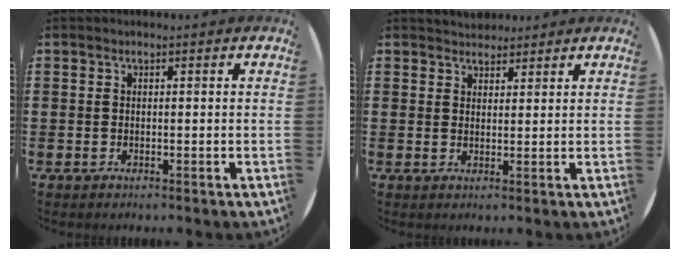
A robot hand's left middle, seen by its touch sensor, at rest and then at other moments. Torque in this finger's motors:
{"motor_torque": [0.44, -0.44, 0.03, 0.02]}